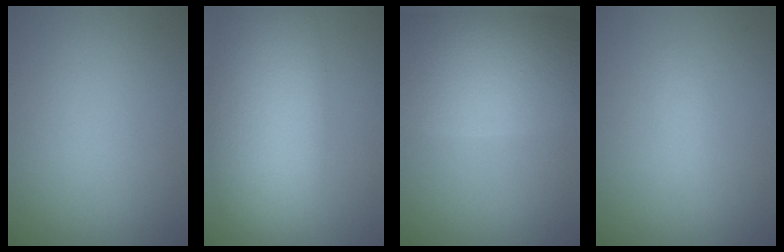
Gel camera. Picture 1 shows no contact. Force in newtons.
{"total": 10.3, "press": 10.2, "slide": 0.7}
{"total": 8.0, "press": 8.0, "slide": 0.7}
{"total": 1.0, "press": 1.0, "slide": 0.0}